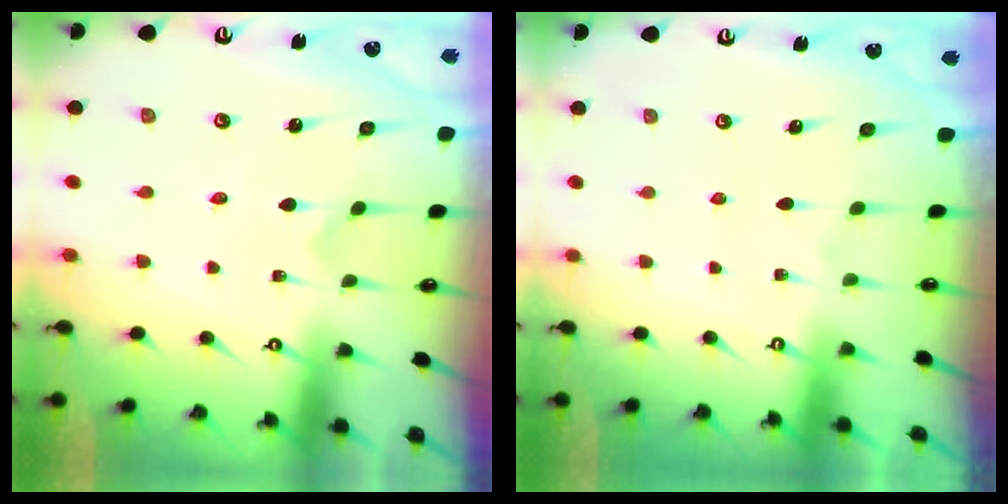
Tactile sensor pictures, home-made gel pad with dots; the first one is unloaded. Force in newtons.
{"total": 0.0}